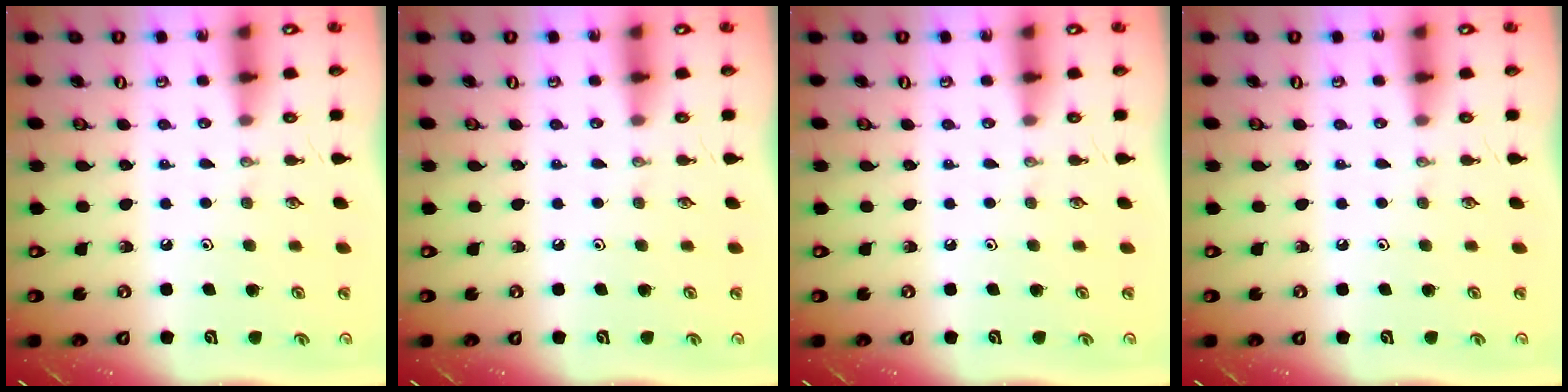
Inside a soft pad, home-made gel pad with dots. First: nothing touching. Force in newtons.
{"total": 0.0}
{"total": 0.0}
{"total": 0.0}